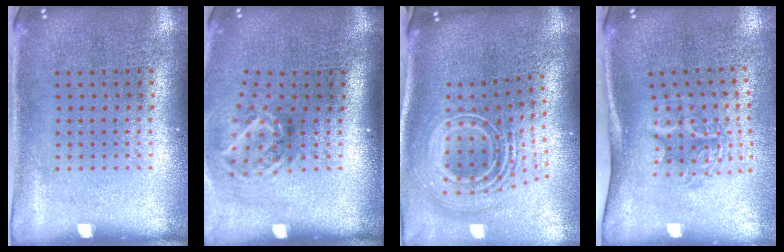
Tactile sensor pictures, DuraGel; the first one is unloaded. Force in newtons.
{"total": 2.0, "press": 1.3, "slide": 1.5}
{"total": 2.9, "press": 1.9, "slide": 2.2}
{"total": 1.9, "press": 1.3, "slide": 1.5}